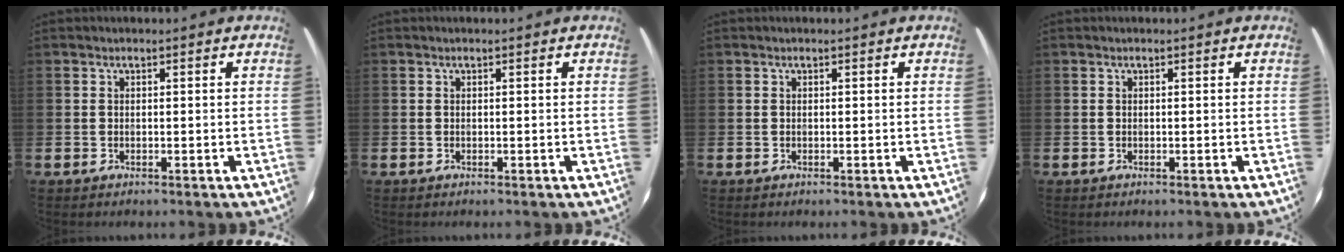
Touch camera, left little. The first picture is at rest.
{"total": 0.0}
{"total": 0.0}
{"total": 0.0}